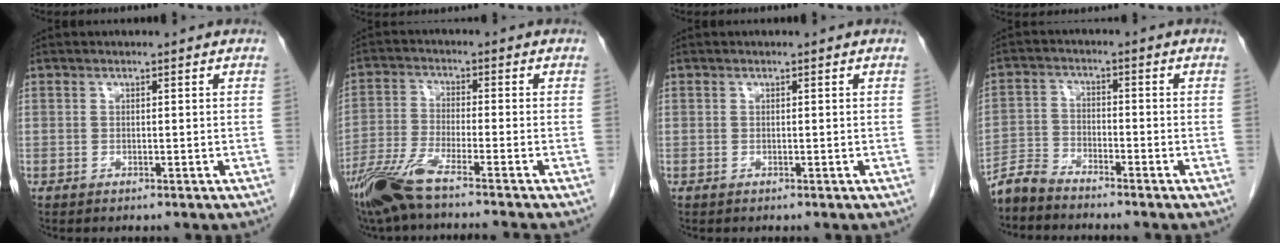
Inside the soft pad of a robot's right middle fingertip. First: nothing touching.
{"total": 9.7, "force": [-7.6, -0.6, 6.0], "torque": [-0.118, -0.033, -0.141]}
{"total": 0.0}
{"total": 4.2, "force": [-4.2, 0.5, 0.5], "torque": [-0.010, -0.014, -0.085]}